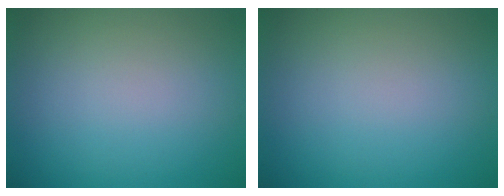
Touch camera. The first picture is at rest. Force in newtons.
{"total": 0.0}